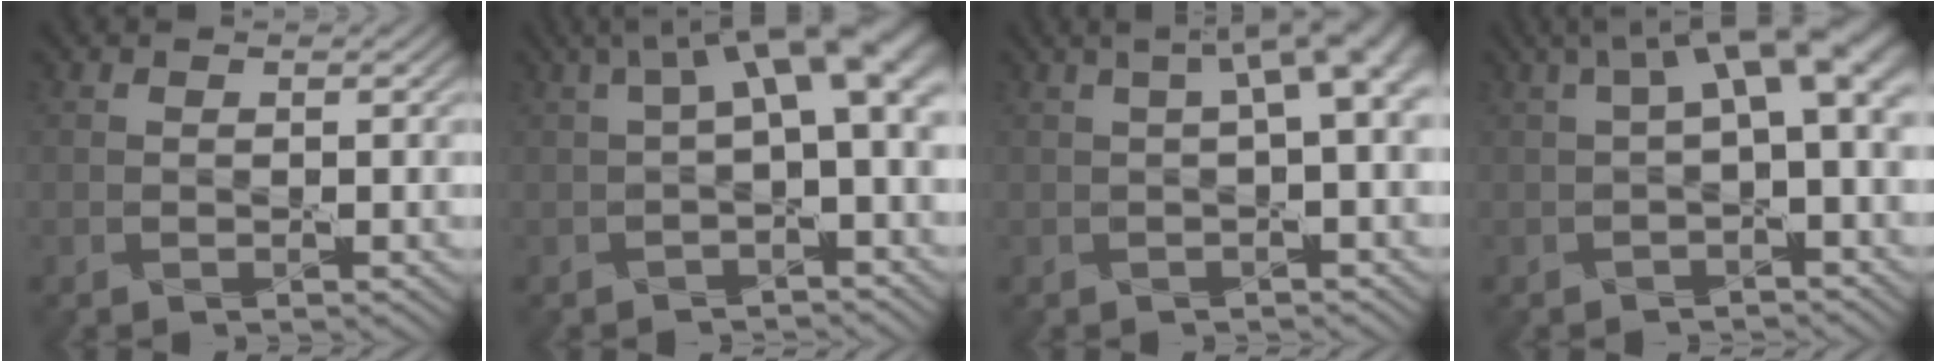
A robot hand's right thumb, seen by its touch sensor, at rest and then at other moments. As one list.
[{"total": 8.4, "force": [1.4, 2.9, 7.7], "torque": [-0.112, 0.017, 0.019]}, {"total": 5.9, "force": [1.1, 1.7, 5.6], "torque": [-0.067, 0.020, 0.016]}, {"total": 7.6, "force": [1.5, 2.5, 7.0], "torque": [-0.104, 0.017, 0.019]}]